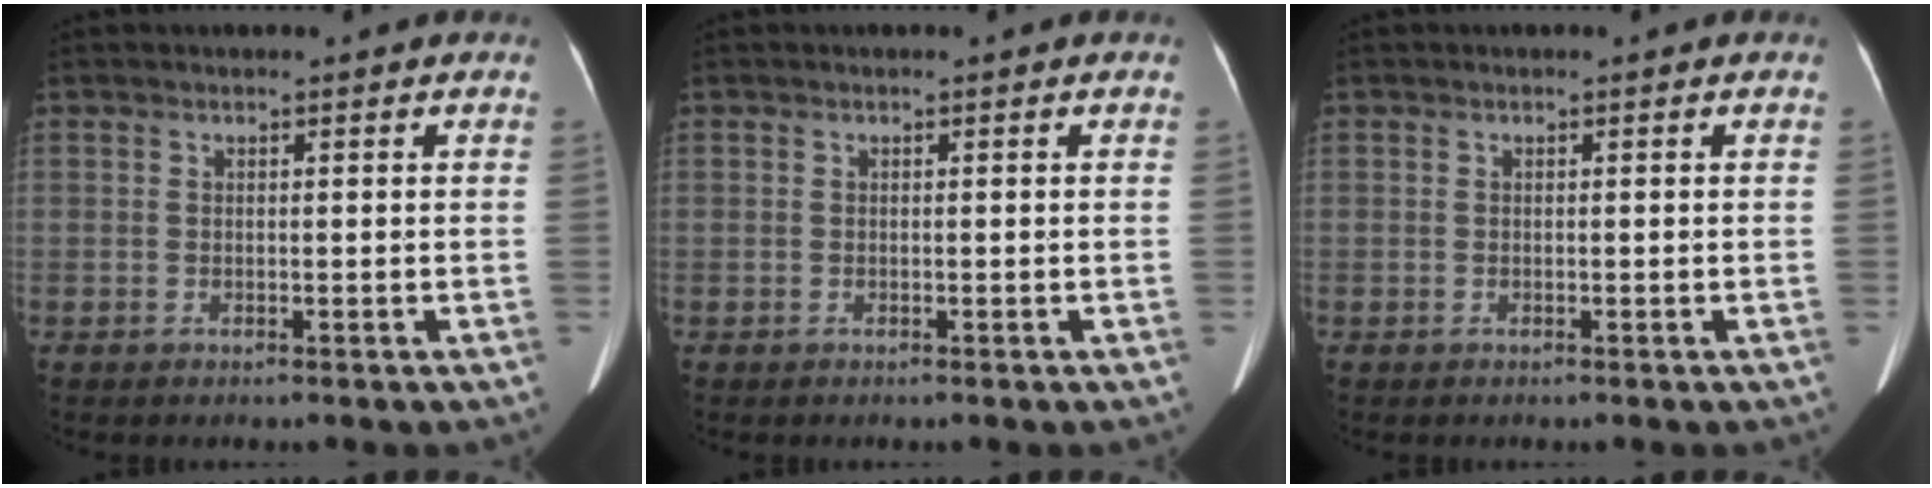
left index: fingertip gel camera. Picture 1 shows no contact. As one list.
[{"total": 0.0}, {"total": 0.0}]